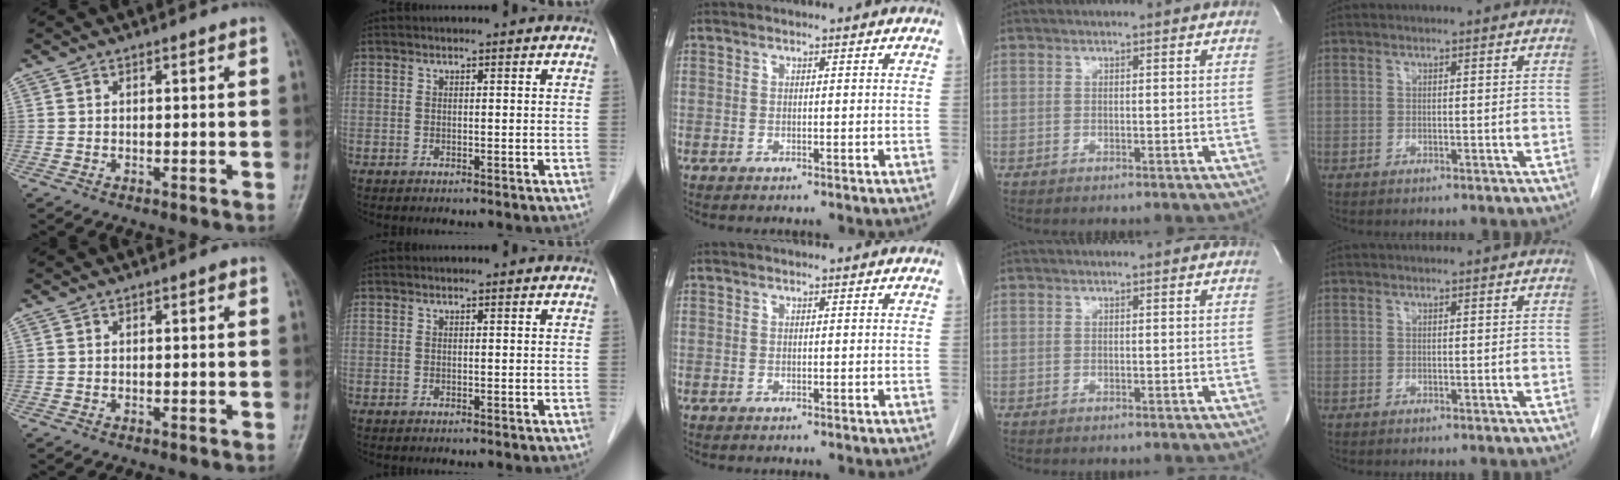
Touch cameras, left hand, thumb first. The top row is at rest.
{"thumb": {"total": 0.7, "force": [0.2, 0.3, 0.6], "torque": [-0.006, 0.002, 0.002]}, "index": {"total": 0.6, "force": [0.5, 0.1, 0.0], "torque": [-0.007, 0.002, 0.006]}}